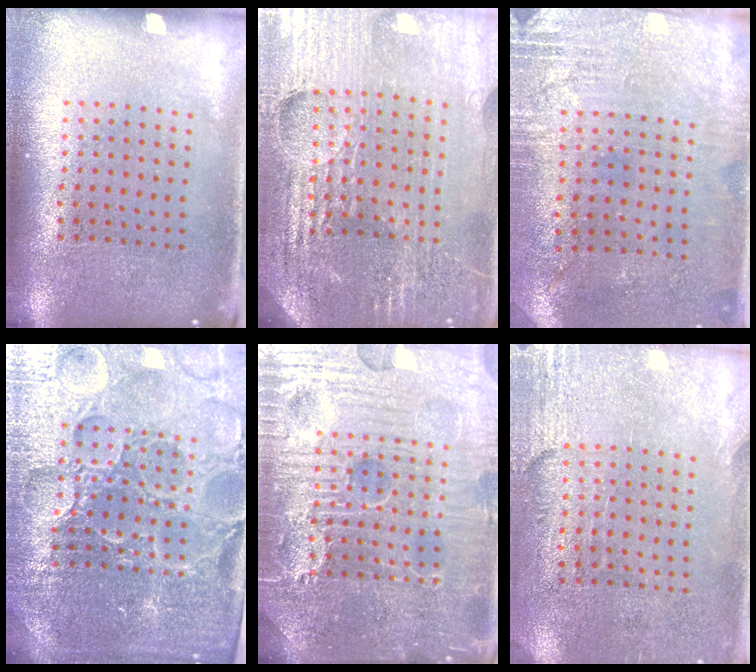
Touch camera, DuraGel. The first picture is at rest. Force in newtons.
{"total": 5.5, "press": 5.0, "slide": 2.3}
{"total": 2.8, "press": 2.5, "slide": 1.4}
{"total": 5.5, "press": 5.1, "slide": 2.1}
{"total": 7.6, "press": 7.6, "slide": 0.9}
{"total": 2.8, "press": 2.5, "slide": 1.4}